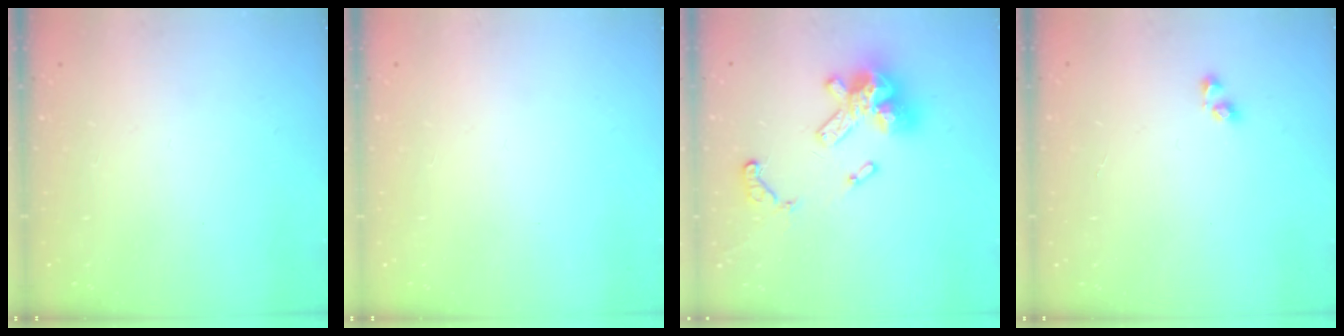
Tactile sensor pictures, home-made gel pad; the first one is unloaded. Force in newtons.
{"total": 0.0}
{"total": 15.1, "press": 15.1, "slide": 1.0}
{"total": 2.9, "press": 2.9, "slide": 0.2}